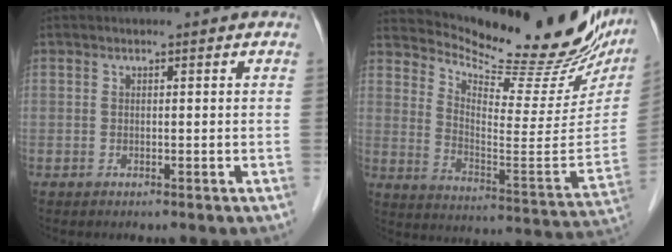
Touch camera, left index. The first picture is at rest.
{"total": 26.4, "force": [23.3, 5.8, 11.0], "torque": [-0.168, -0.073, 0.308]}